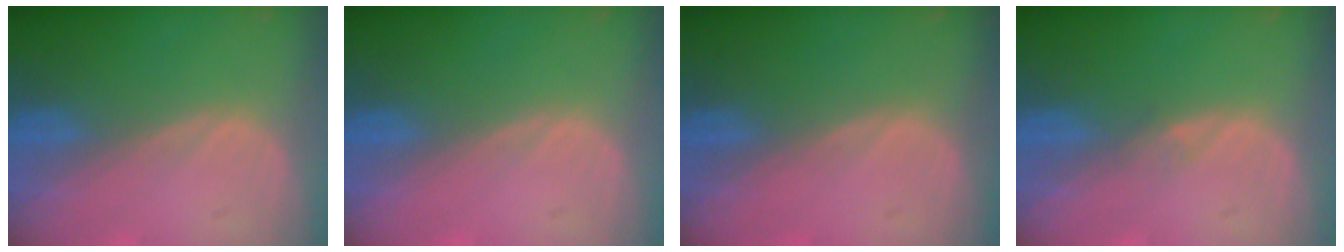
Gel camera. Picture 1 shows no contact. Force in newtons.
{"total": 0.0}
{"total": 0.0}
{"total": 0.8, "press": 0.8, "slide": 0.0}